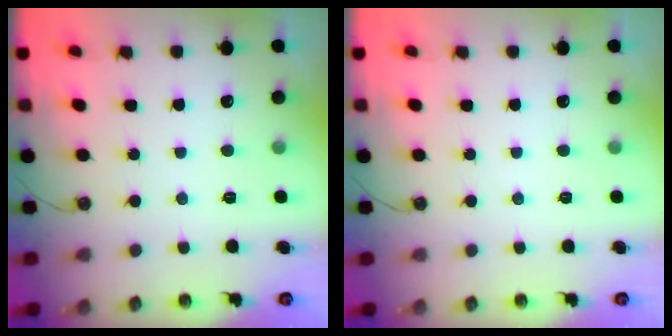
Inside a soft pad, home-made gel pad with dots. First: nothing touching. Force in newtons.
{"total": 0.0}